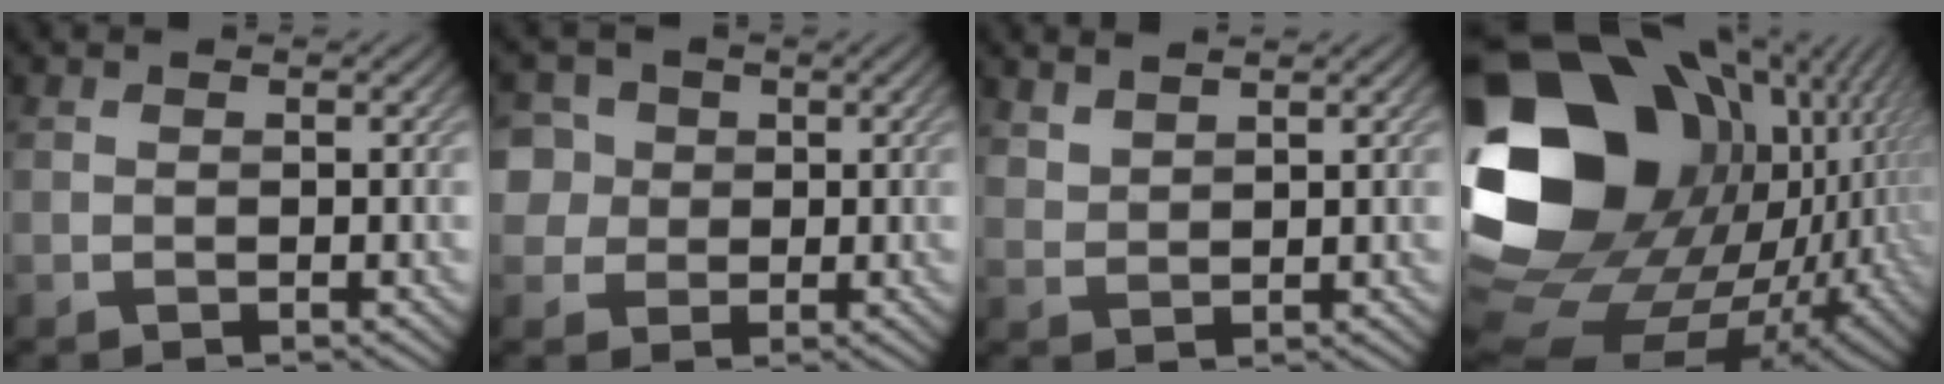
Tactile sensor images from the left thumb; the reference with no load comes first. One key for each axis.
{"total": 6.5, "fx": 1.9, "fy": 5.7, "fz": 2.3, "tx": -0.079, "ty": 0.019, "tz": 0.026}
{"total": 2.6, "fx": 2.3, "fy": 0.7, "fz": 1.1, "tx": -0.018, "ty": -0.001, "tz": 0.048}
{"total": 22.6, "fx": 2.2, "fy": 17.6, "fz": 14.0, "tx": -0.304, "ty": -0.008, "tz": 0.054}